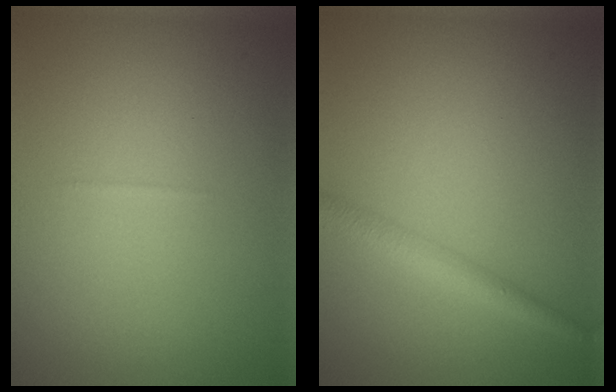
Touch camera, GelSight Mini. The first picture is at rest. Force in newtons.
{"total": 2.5, "press": 2.5, "slide": 0.0}